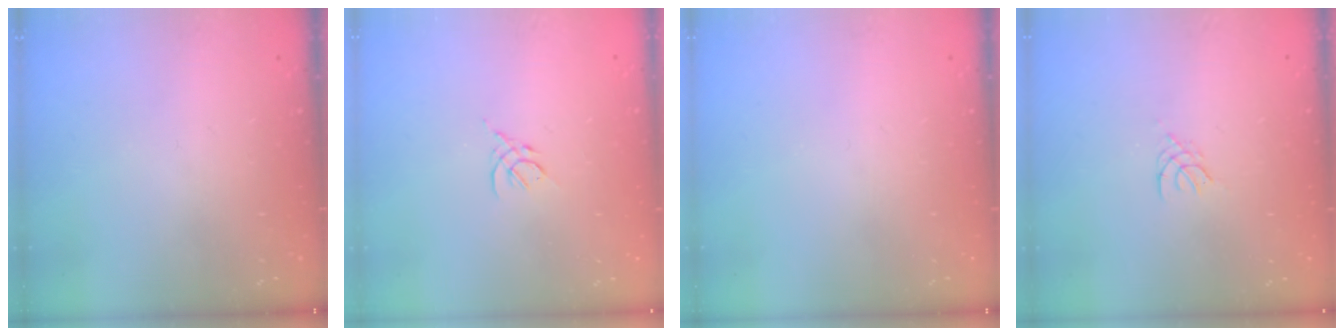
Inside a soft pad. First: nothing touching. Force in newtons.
{"total": 3.1, "press": 3.0, "slide": 0.8}
{"total": 0.0}
{"total": 2.0, "press": 1.9, "slide": 0.4}